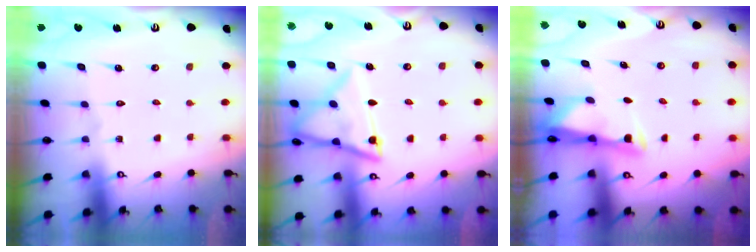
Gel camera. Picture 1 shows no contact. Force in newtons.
{"total": 13.6, "press": 13.6, "slide": 1.1}
{"total": 2.8, "press": 2.7, "slide": 0.4}